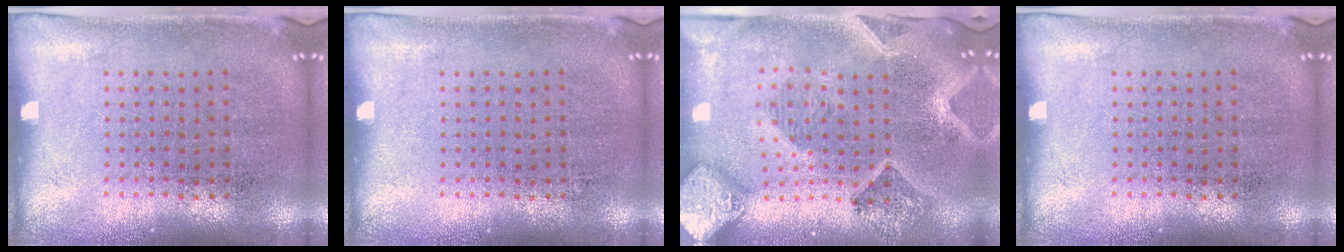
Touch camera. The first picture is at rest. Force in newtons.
{"total": 0.0}
{"total": 2.8, "press": 2.5, "slide": 1.3}
{"total": 0.0}